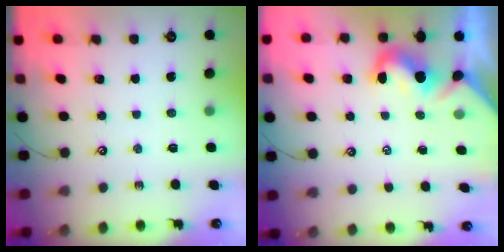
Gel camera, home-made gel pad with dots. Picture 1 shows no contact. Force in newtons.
{"total": 2.0, "press": 1.9, "slide": 0.5}